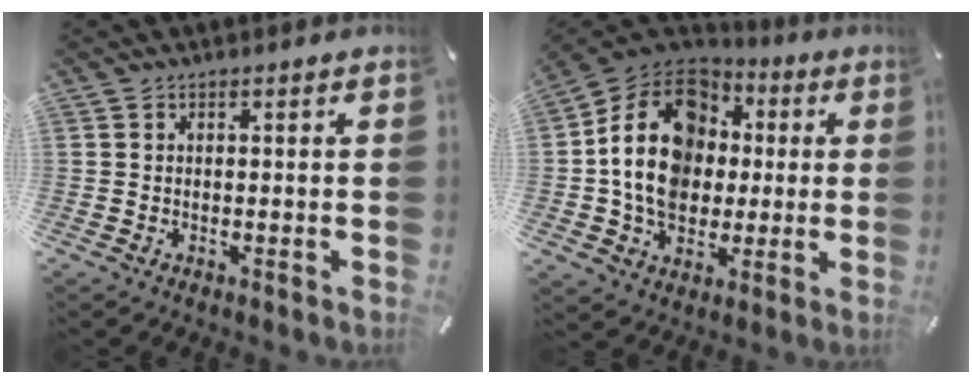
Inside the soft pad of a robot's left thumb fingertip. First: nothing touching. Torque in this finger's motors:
{"motor_torque": [2.55, 2.46, 1.75, -1.02, 0.28]}